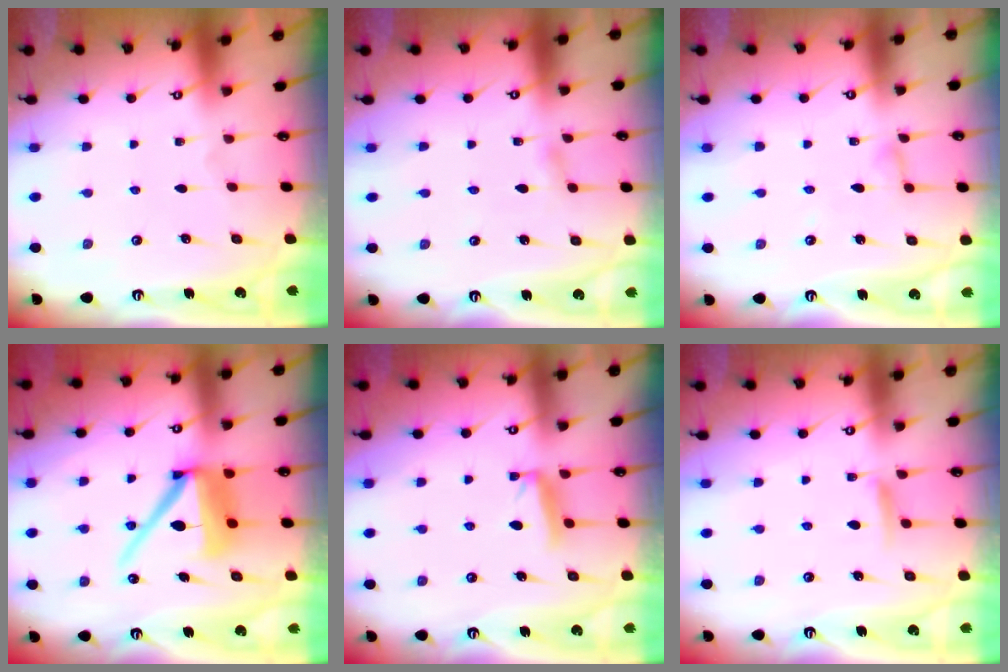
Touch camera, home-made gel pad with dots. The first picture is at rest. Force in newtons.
{"total": 3.3, "press": 3.3, "slide": 0.4}
{"total": 2.9, "press": 2.9, "slide": 0.3}
{"total": 13.2, "press": 13.1, "slide": 1.6}
{"total": 6.1, "press": 6.0, "slide": 0.7}
{"total": 7.2, "press": 7.1, "slide": 1.0}